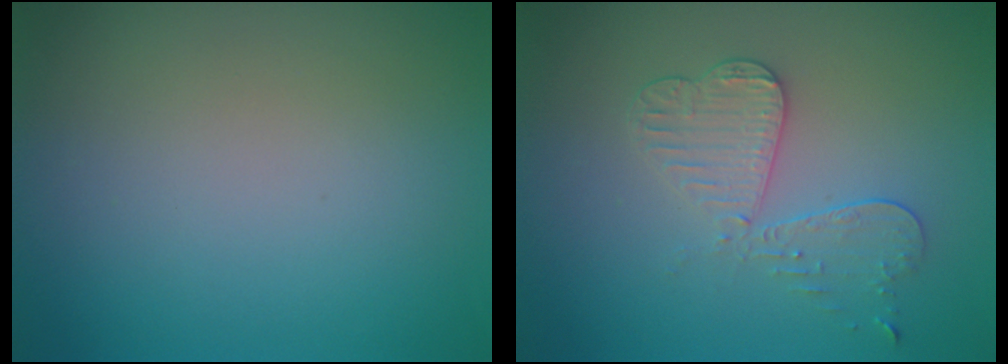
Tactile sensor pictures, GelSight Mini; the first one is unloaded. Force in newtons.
{"total": 3.4, "press": 3.2, "slide": 1.3}